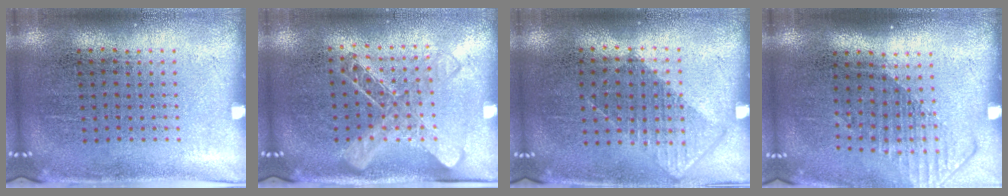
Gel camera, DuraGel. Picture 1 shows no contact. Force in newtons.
{"total": 1.6, "press": 1.5, "slide": 0.6}
{"total": 0.8, "press": 0.6, "slide": 0.4}
{"total": 1.6, "press": 1.2, "slide": 1.0}